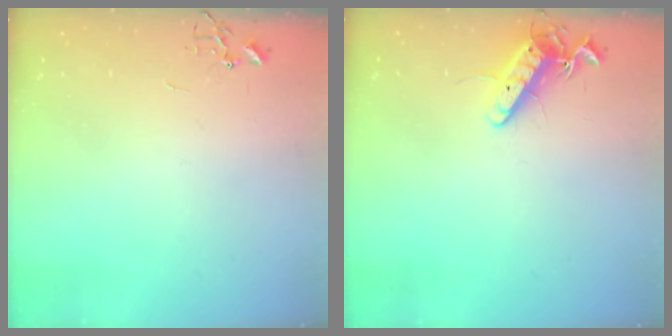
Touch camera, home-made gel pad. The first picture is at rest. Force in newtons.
{"total": 11.4, "press": 11.4, "slide": 0.9}